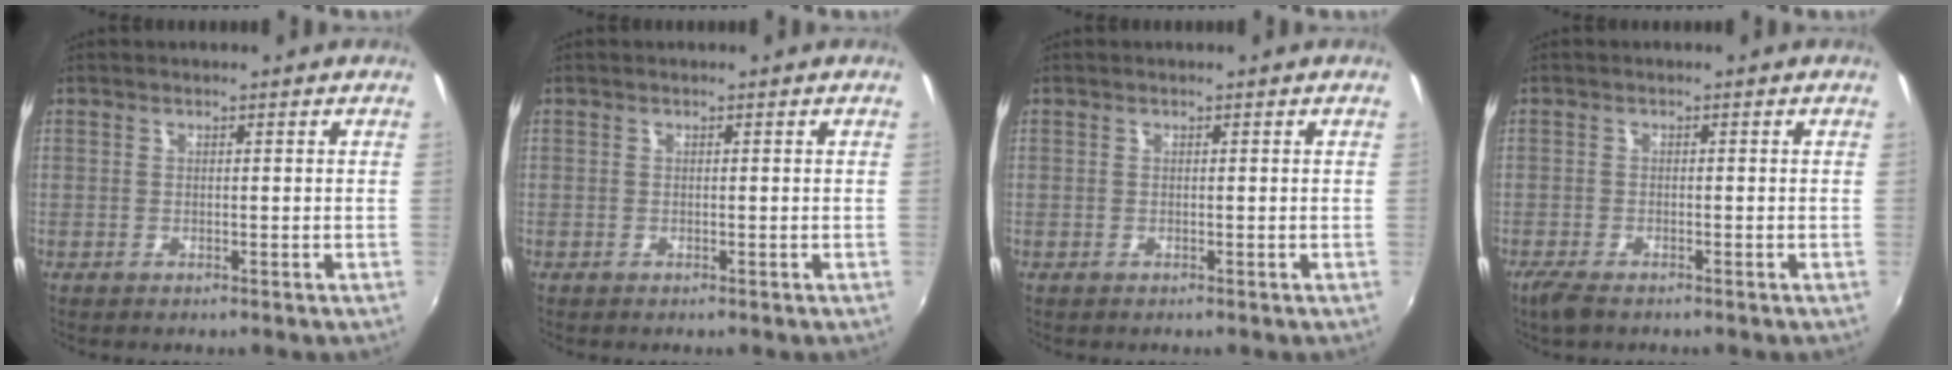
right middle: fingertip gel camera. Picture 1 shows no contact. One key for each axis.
{"total": 0.0}
{"total": 0.0}
{"total": 3.3, "fx": -2.4, "fy": 0.9, "fz": 2.0, "tx": -0.049, "ty": -0.011, "tz": -0.046}